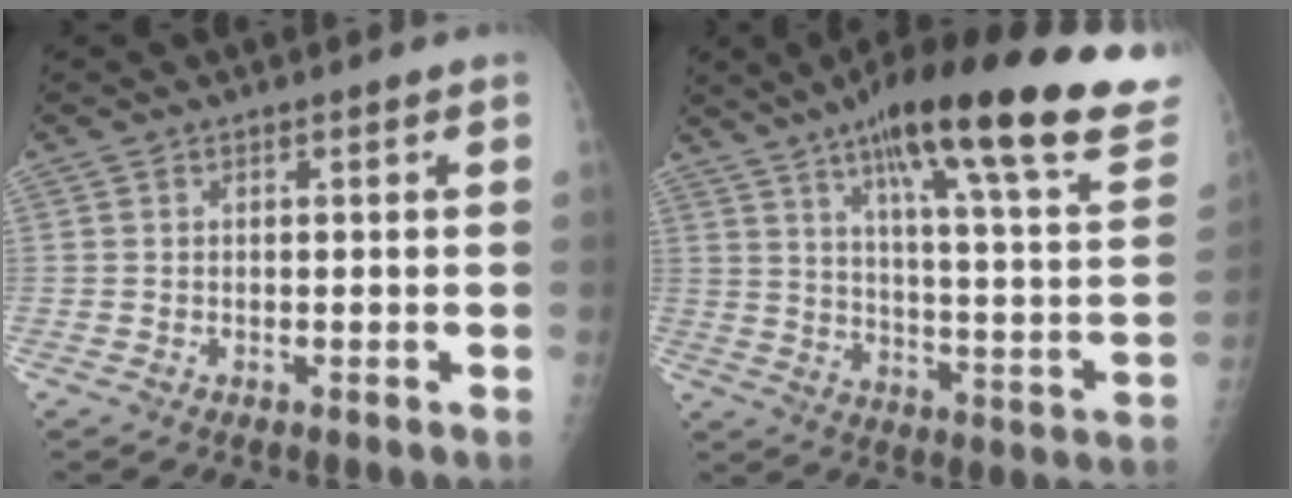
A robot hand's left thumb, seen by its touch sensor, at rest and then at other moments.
{"total": 31.6, "force": [21.0, 5.9, 22.8], "torque": [-0.297, -0.065, 0.293]}